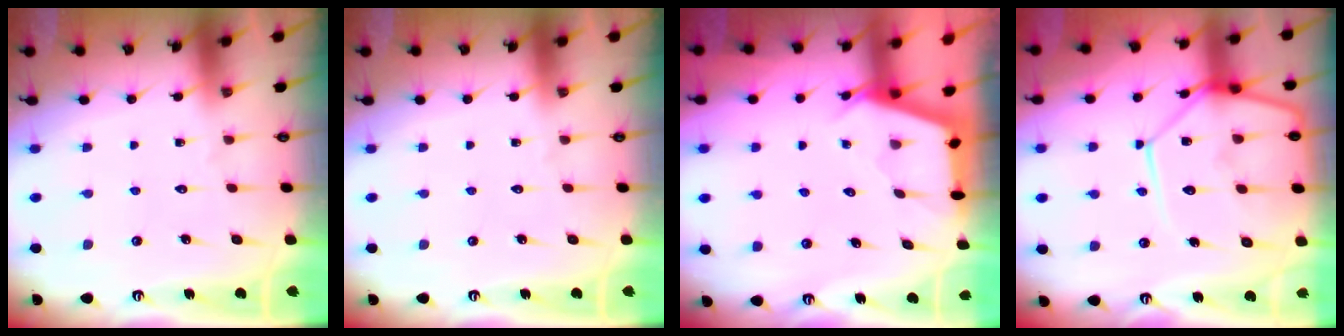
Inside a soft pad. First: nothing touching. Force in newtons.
{"total": 0.0}
{"total": 2.5, "press": 2.5, "slide": 0.4}
{"total": 16.4, "press": 16.4, "slide": 1.5}